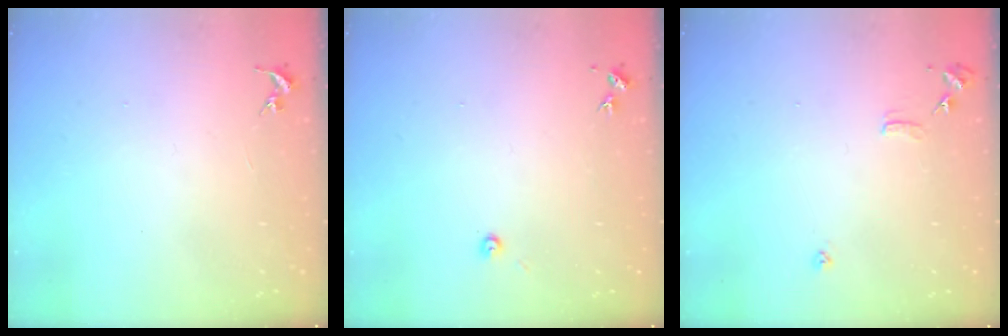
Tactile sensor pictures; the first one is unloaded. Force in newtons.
{"total": 2.7, "press": 2.7, "slide": 0.2}
{"total": 7.4, "press": 7.4, "slide": 0.7}